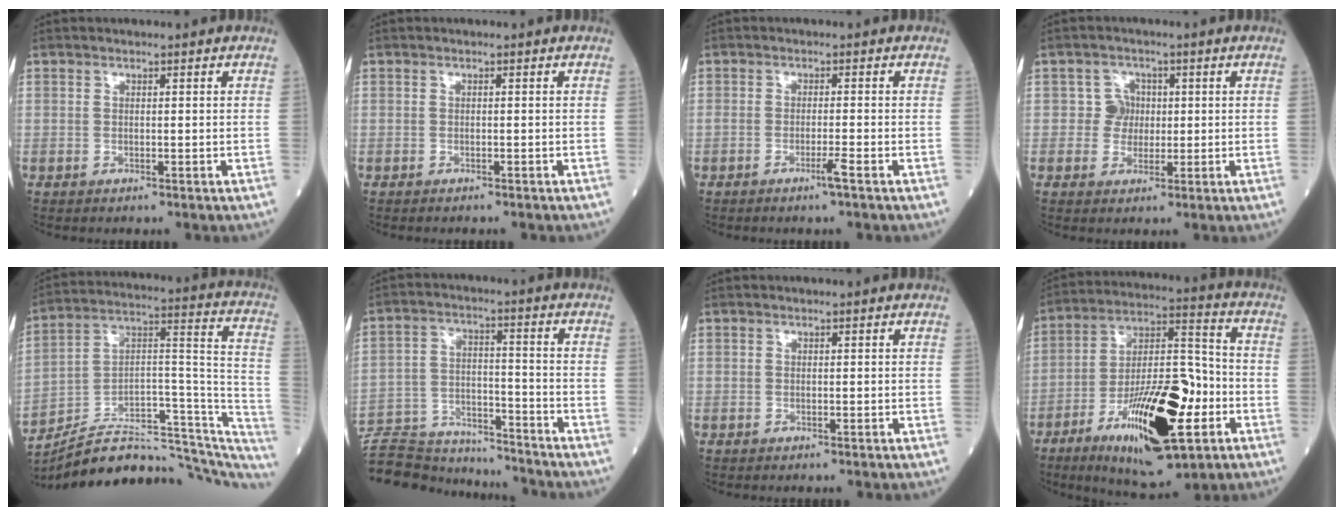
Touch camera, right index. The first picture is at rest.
{"total": 1.5, "force": [-1.4, 0.1, 0.7], "torque": [-0.009, 0.000, -0.016]}
{"total": 2.0, "force": [-1.2, -0.5, 1.4], "torque": [-0.028, -0.002, -0.022]}
{"total": 3.1, "force": [0.3, 3.1, 0.4], "torque": [0.006, 0.008, 0.004]}
{"total": 25.0, "force": [-21.3, 6.8, 11.1], "torque": [-0.123, 0.057, -0.308]}
{"total": 16.7, "force": [-16.1, 3.0, 3.5], "torque": [-0.070, 0.018, -0.251]}
{"total": 0.0}
{"total": 20.3, "force": [-8.0, 5.8, 17.7], "torque": [-0.321, -0.005, -0.122]}